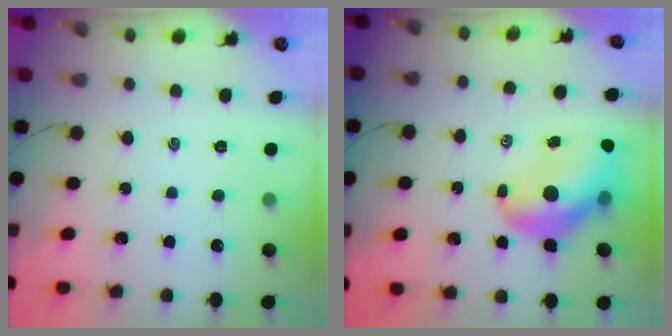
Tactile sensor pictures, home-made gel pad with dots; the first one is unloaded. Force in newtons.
{"total": 13.9, "press": 13.3, "slide": 4.1}